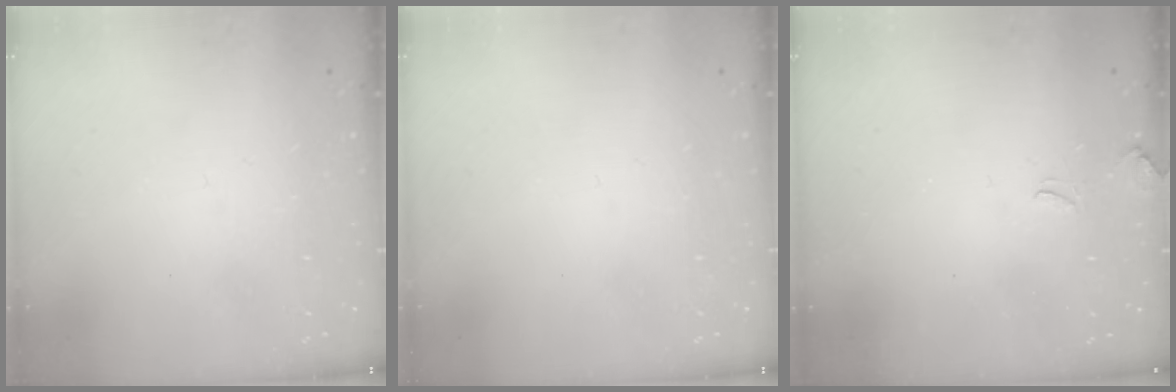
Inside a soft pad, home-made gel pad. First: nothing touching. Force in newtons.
{"total": 0.0}
{"total": 3.7, "press": 3.7, "slide": 0.5}